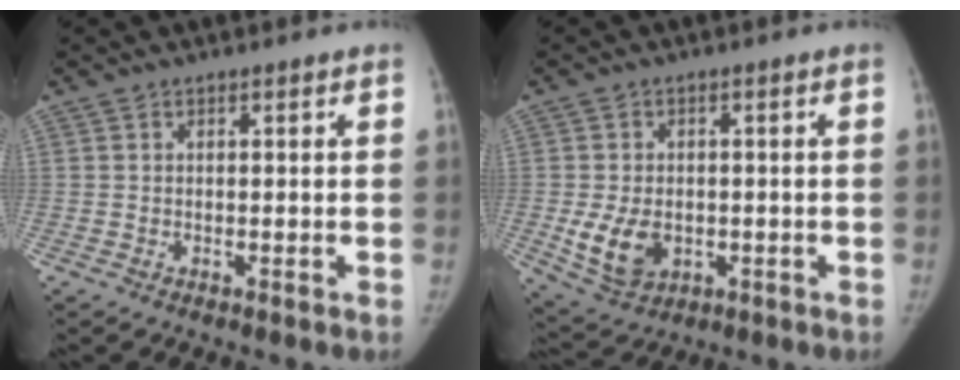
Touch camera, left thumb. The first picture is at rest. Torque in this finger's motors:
{"motor_torque": [-0.04, 0.22, 0.45, -0.41, 0.17]}